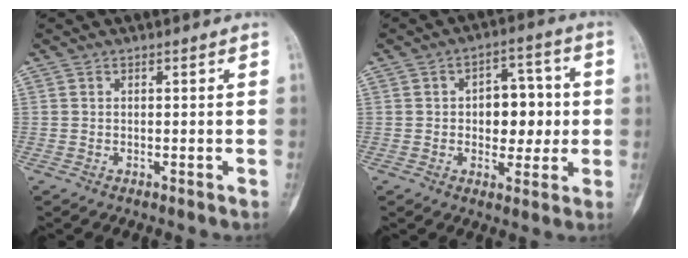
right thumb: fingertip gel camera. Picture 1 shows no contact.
{"total": 9.9, "force": [0.3, 6.4, 7.6], "torque": [-0.061, 0.017, 0.004]}